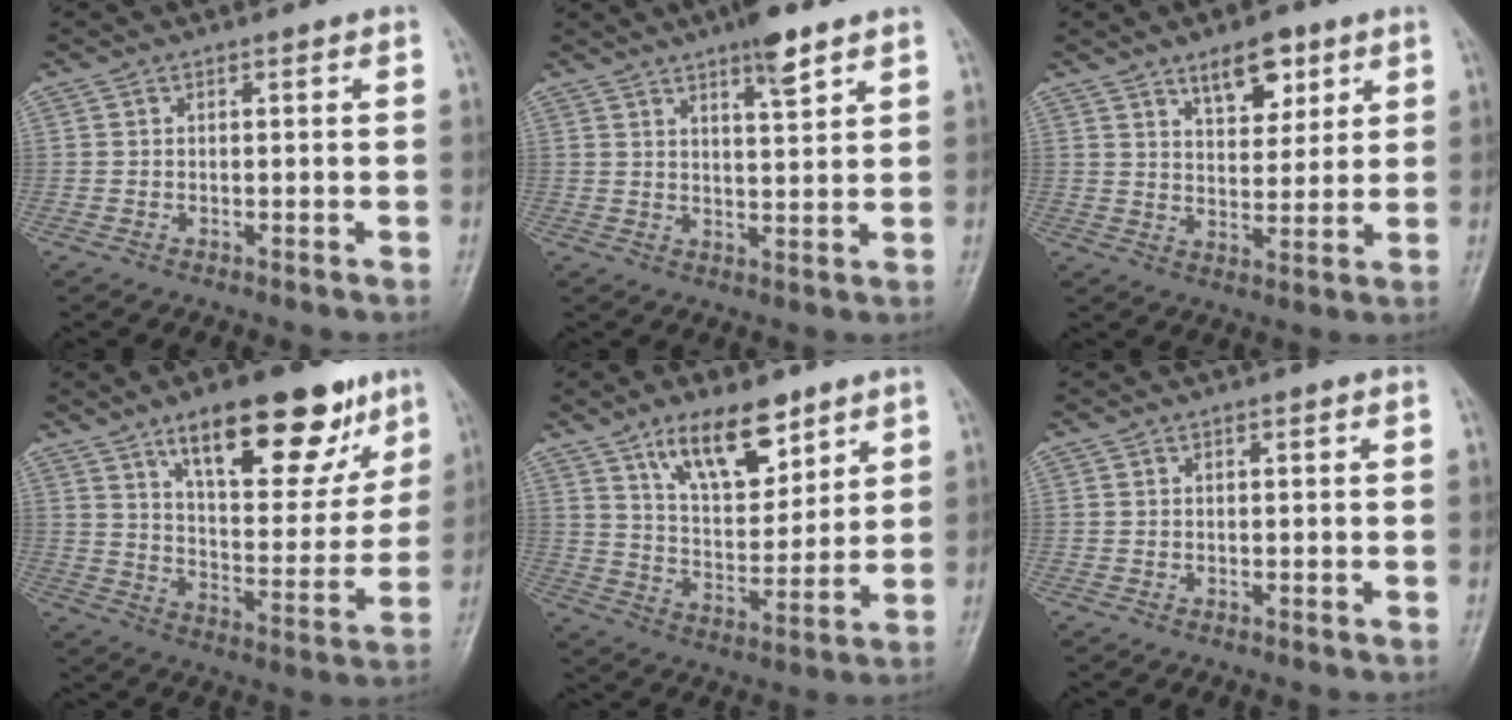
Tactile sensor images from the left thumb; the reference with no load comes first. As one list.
[{"total": 6.4, "force": [4.3, 1.4, 4.6], "torque": [-0.064, -0.024, 0.066]}, {"total": 8.4, "force": [5.0, 4.2, 5.4], "torque": [-0.052, -0.029, 0.079]}, {"total": 22.1, "force": [13.2, 9.1, 15.3], "torque": [-0.173, -0.050, 0.206]}, {"total": 13.4, "force": [8.5, 5.9, 8.5], "torque": [-0.110, -0.053, 0.154]}, {"total": 0.0}]